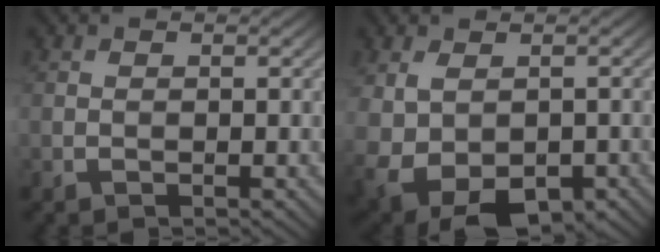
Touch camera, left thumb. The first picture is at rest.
{"total": 10.0, "force": [-2.9, 6.9, 6.5], "torque": [-0.132, -0.030, -0.014]}